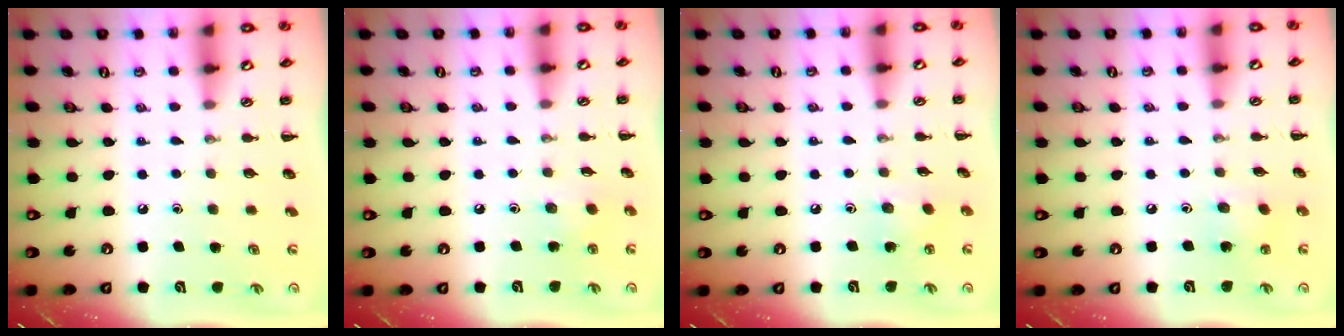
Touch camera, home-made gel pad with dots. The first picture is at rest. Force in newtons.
{"total": 2.5, "press": 2.4, "slide": 0.8}
{"total": 3.9, "press": 3.8, "slide": 1.1}
{"total": 4.1, "press": 4.0, "slide": 0.9}